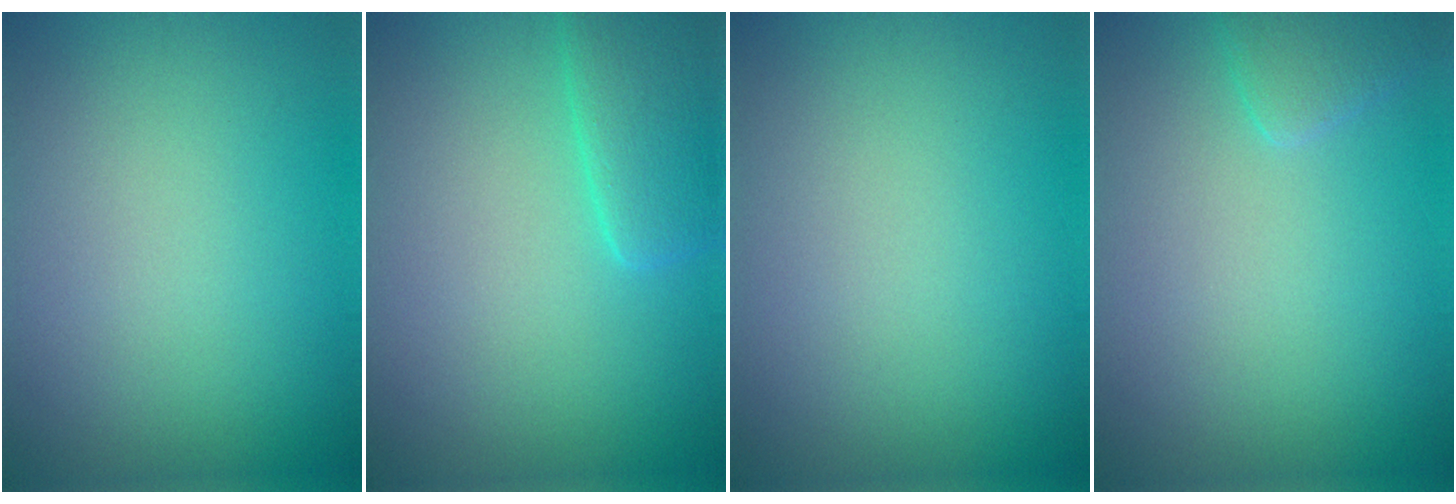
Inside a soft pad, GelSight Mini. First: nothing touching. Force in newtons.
{"total": 4.2, "press": 4.1, "slide": 0.4}
{"total": 0.0}
{"total": 1.9, "press": 1.9, "slide": 0.1}